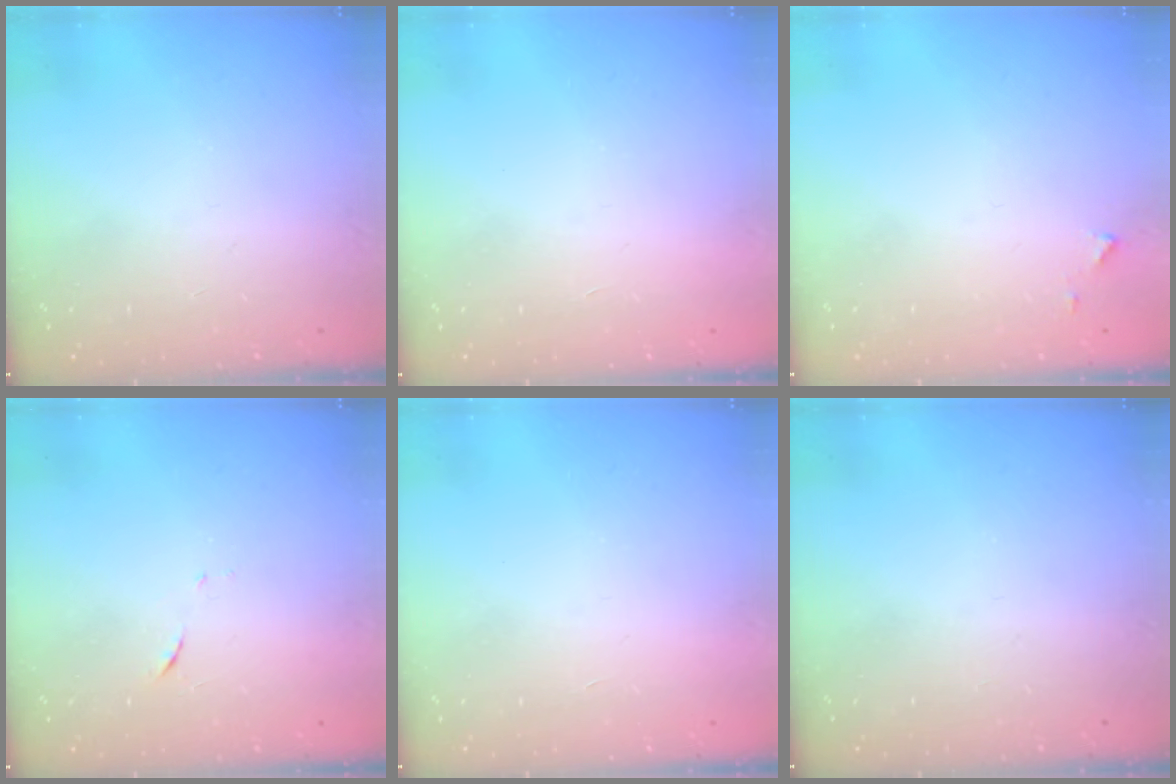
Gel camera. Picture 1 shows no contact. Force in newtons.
{"total": 1.6, "press": 1.6, "slide": 0.1}
{"total": 4.3, "press": 4.2, "slide": 0.5}
{"total": 6.7, "press": 6.6, "slide": 0.6}
{"total": 1.6, "press": 1.6, "slide": 0.1}
{"total": 0.0}